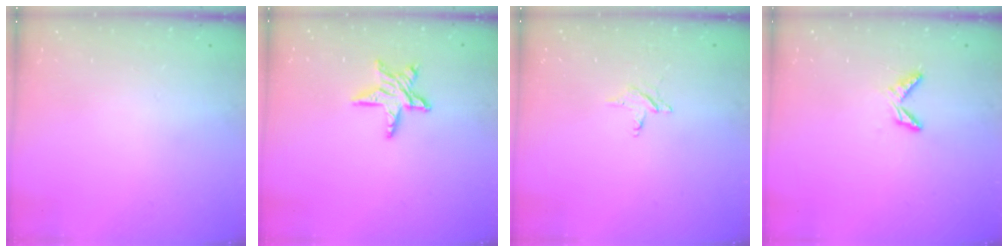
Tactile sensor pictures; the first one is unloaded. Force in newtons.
{"total": 9.7, "press": 9.6, "slide": 0.9}
{"total": 2.4, "press": 2.4, "slide": 0.2}
{"total": 4.7, "press": 4.7, "slide": 0.4}